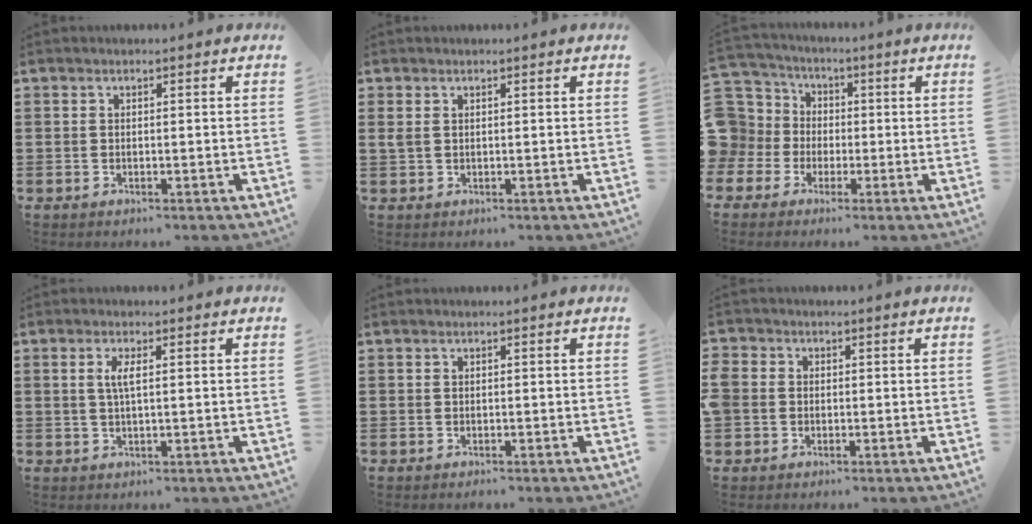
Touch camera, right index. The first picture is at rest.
{"total": 1.0, "force": [0.4, 0.5, 0.8], "torque": [-0.018, 0.003, 0.008]}
{"total": 7.9, "force": [-0.6, 7.9, 0.9], "torque": [-0.076, 0.001, -0.012]}
{"total": 2.4, "force": [0.5, 0.4, 2.4], "torque": [-0.047, 0.003, 0.006]}
{"total": 0.0}
{"total": 2.1, "force": [-0.7, 1.8, 0.8], "torque": [-0.029, 0.005, -0.018]}